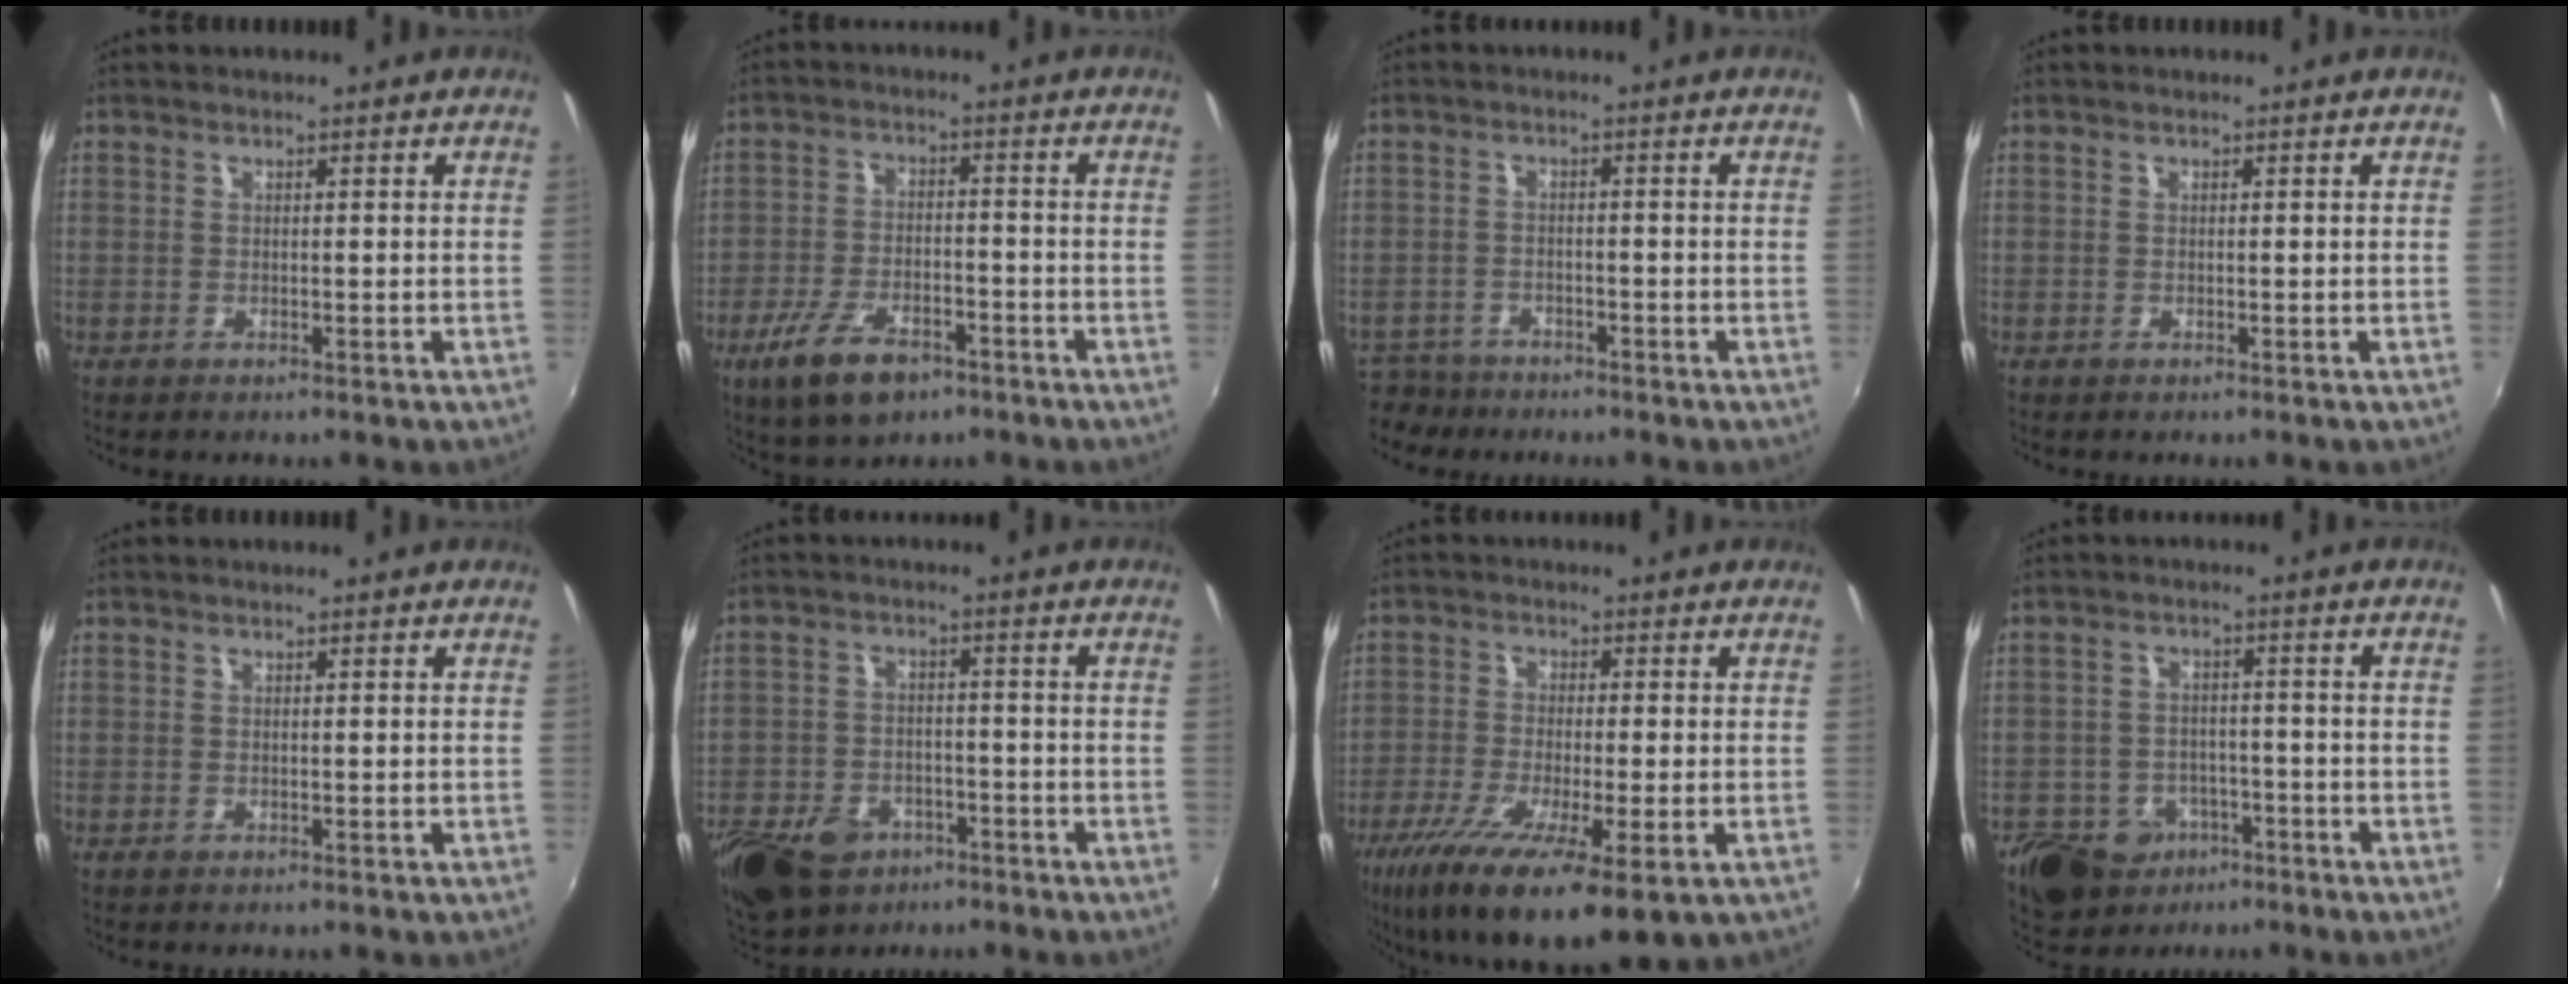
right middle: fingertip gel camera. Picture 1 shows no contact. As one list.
[{"total": 10.7, "force": [-6.6, 4.7, 7.0], "torque": [-0.157, -0.018, -0.113]}, {"total": 6.6, "force": [-5.6, 3.3, 1.3], "torque": [-0.049, -0.008, -0.097]}, {"total": 0.0}, {"total": 0.0}, {"total": 16.1, "force": [-9.6, 10.4, 7.8], "torque": [-0.208, -0.014, -0.156]}, {"total": 16.4, "force": [-8.7, 3.9, 13.3], "torque": [-0.260, -0.059, -0.146]}, {"total": 11.9, "force": [-6.8, 8.8, 4.2], "torque": [-0.113, 0.009, -0.092]}]